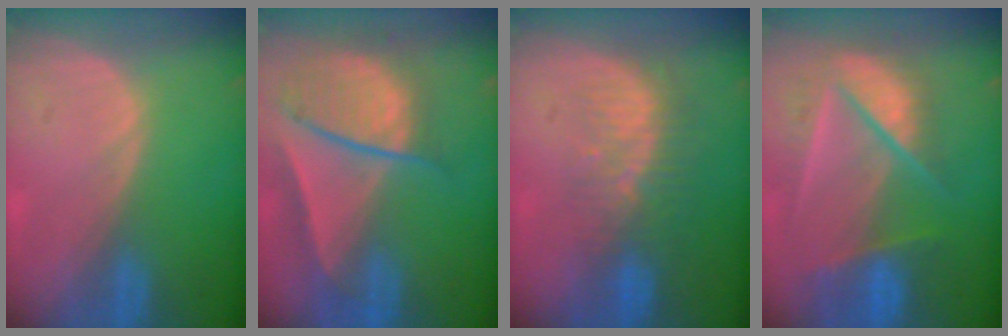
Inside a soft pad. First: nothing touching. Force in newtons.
{"total": 9.4, "press": 8.1, "slide": 4.8}
{"total": 8.1, "press": 7.0, "slide": 4.0}
{"total": 9.8, "press": 8.3, "slide": 5.3}